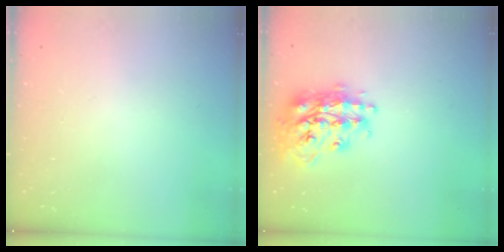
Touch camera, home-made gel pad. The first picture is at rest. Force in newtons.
{"total": 20.1, "press": 20.1, "slide": 1.4}